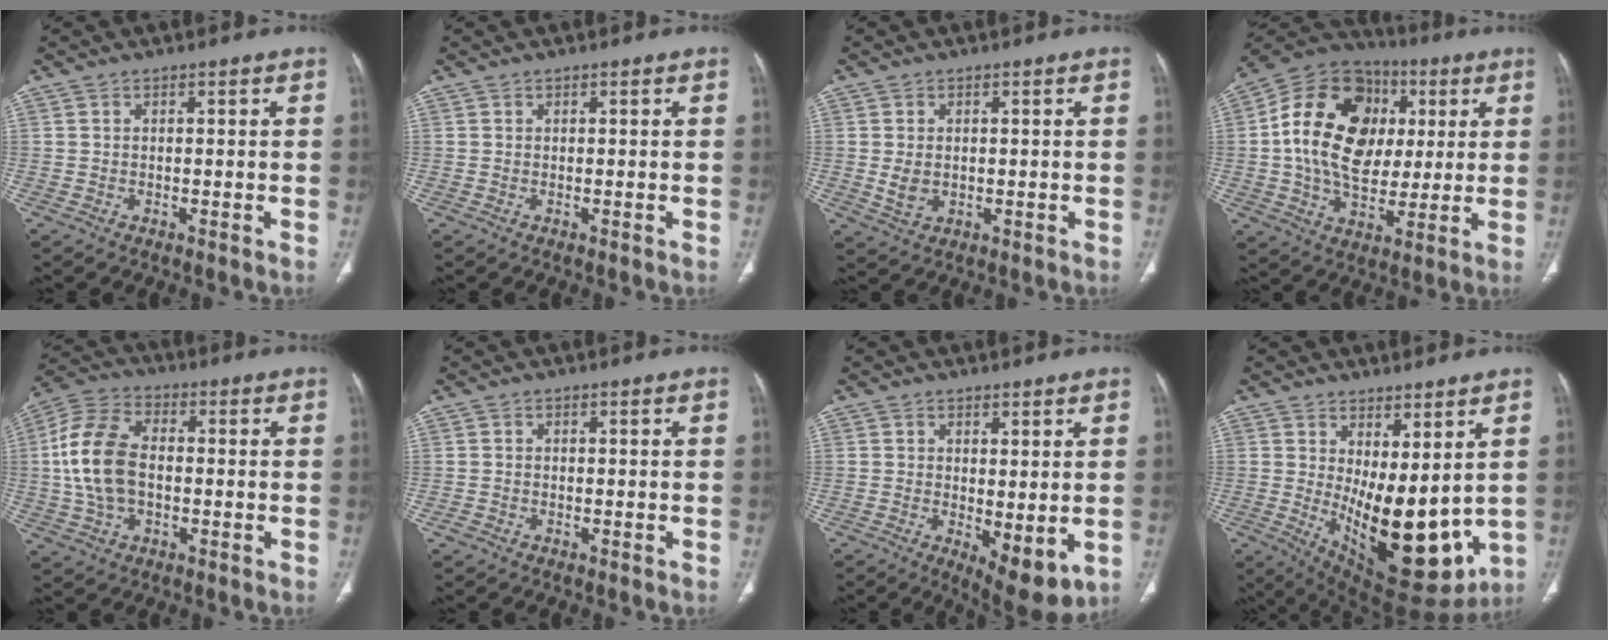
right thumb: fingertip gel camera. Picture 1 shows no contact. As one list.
[{"total": 0.0}, {"total": 3.6, "force": [0.0, 2.6, 2.5], "torque": [-0.044, -0.004, 0.008]}, {"total": 22.5, "force": [3.0, 15.9, 15.6], "torque": [-0.267, 0.015, 0.051]}, {"total": 14.0, "force": [-0.1, 8.8, 10.9], "torque": [-0.223, 0.023, -0.006]}, {"total": 1.0, "force": [-0.5, 0.8, 0.3], "torque": [-0.005, 0.004, -0.010]}, {"total": 7.7, "force": [-0.9, 3.1, 7.0], "torque": [-0.097, -0.022, -0.002]}, {"total": 17.4, "force": [0.8, 7.8, 15.6], "torque": [-0.217, -0.046, 0.044]}]